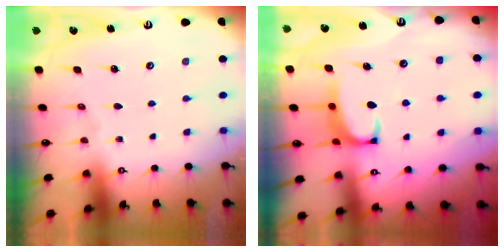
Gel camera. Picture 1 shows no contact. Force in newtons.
{"total": 2.4, "press": 2.3, "slide": 0.8}